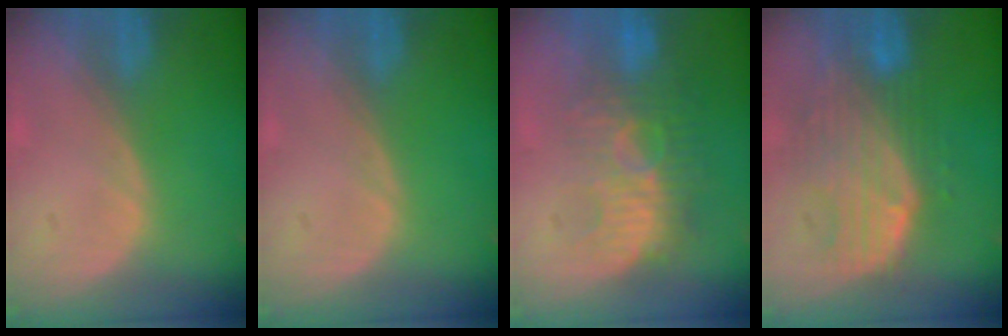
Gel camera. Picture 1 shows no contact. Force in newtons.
{"total": 0.0}
{"total": 9.3, "press": 8.8, "slide": 2.9}
{"total": 9.9, "press": 8.6, "slide": 4.8}